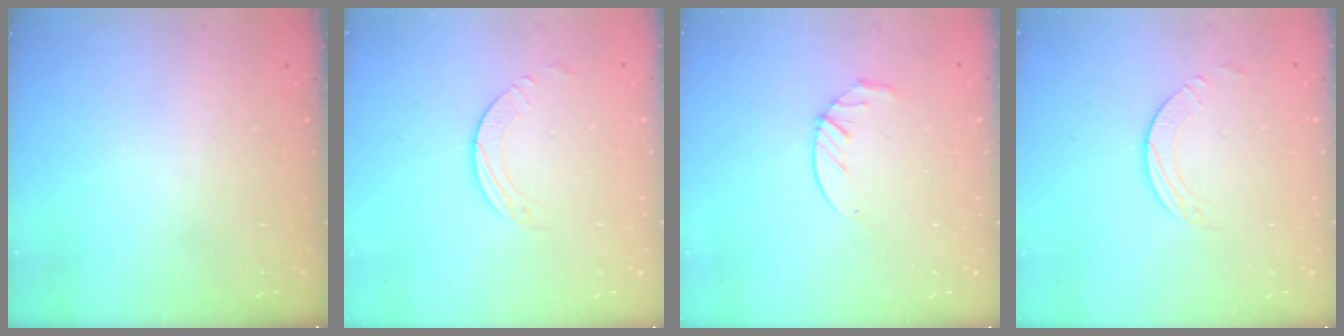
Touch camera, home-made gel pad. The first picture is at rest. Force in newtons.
{"total": 1.9, "press": 1.9, "slide": 0.2}
{"total": 3.9, "press": 3.9, "slide": 0.5}
{"total": 1.9, "press": 1.9, "slide": 0.2}